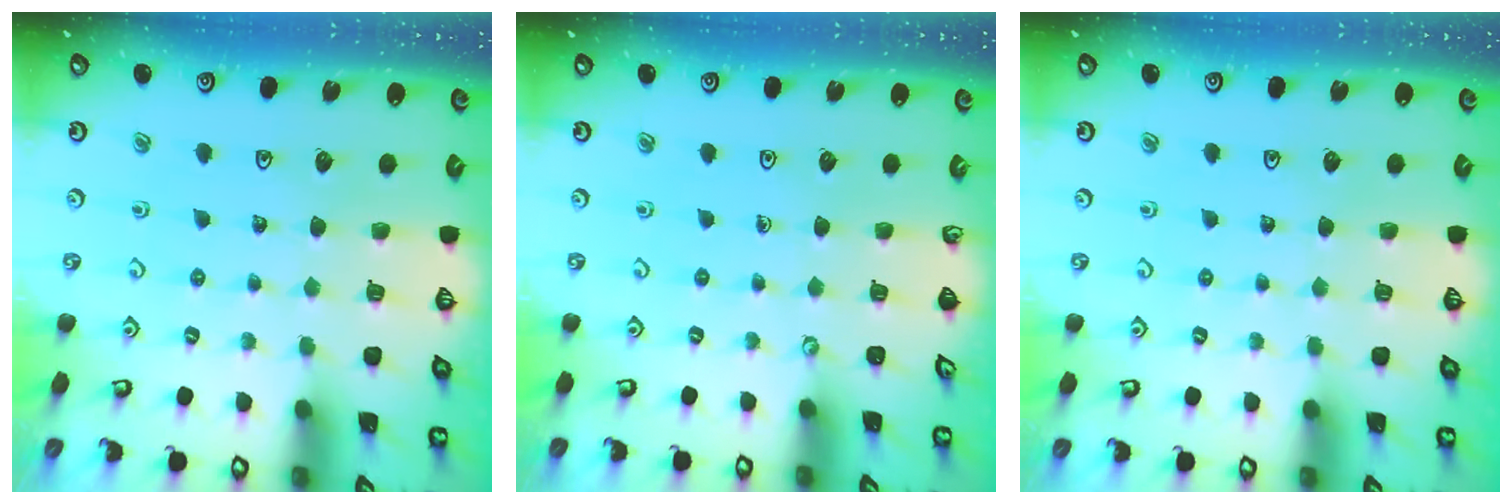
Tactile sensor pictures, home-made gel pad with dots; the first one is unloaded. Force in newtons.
{"total": 0.0}
{"total": 0.0}